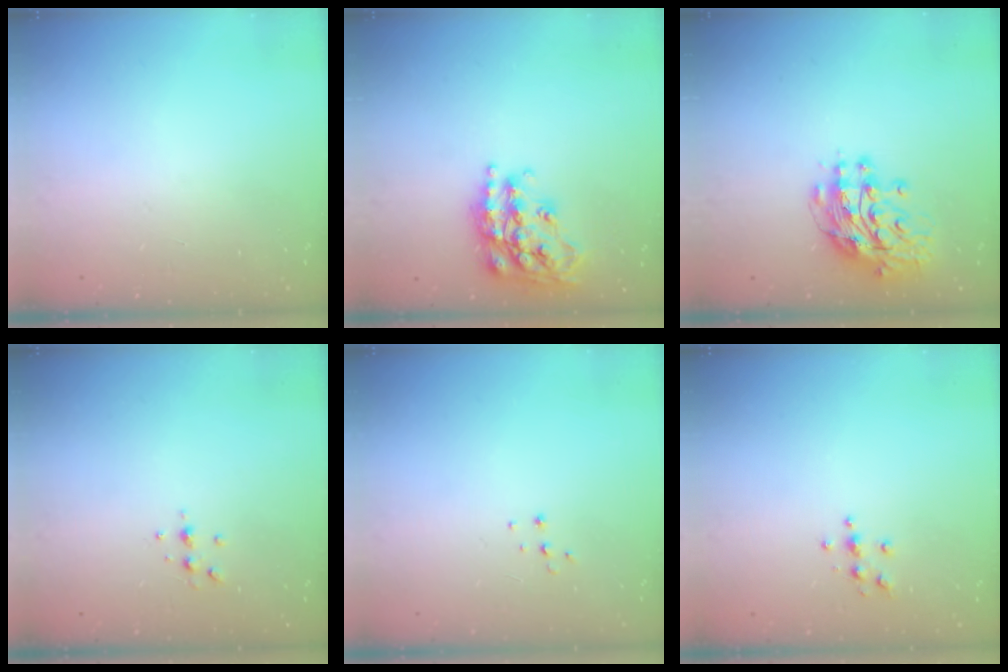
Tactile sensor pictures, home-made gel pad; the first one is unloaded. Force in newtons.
{"total": 20.4, "press": 20.4, "slide": 1.4}
{"total": 12.2, "press": 12.1, "slide": 1.1}
{"total": 4.3, "press": 4.2, "slide": 1.1}
{"total": 3.7, "press": 3.7, "slide": 0.3}
{"total": 3.9, "press": 3.8, "slide": 0.4}